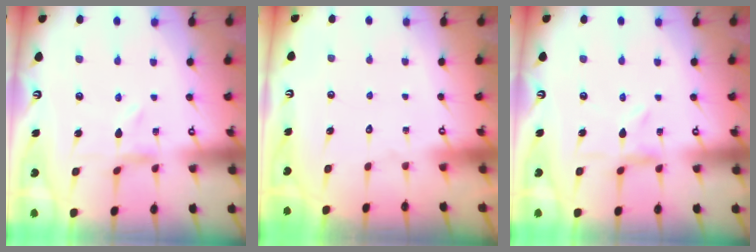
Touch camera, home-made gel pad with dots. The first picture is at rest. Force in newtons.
{"total": 1.7, "press": 1.7, "slide": 0.1}
{"total": 1.5, "press": 1.4, "slide": 0.4}